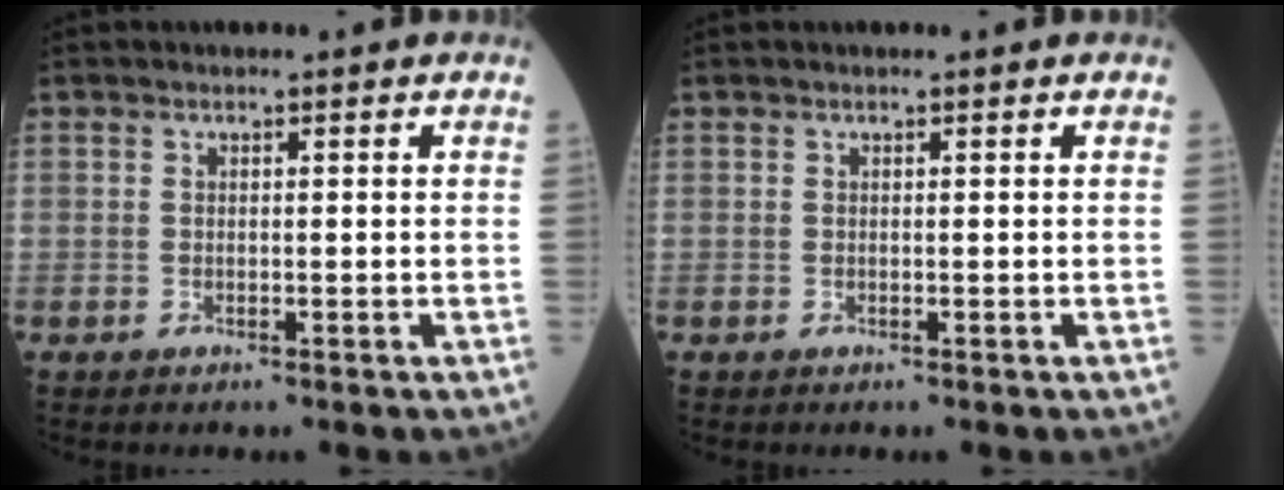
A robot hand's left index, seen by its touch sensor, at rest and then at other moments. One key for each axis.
{"total": 0.0}